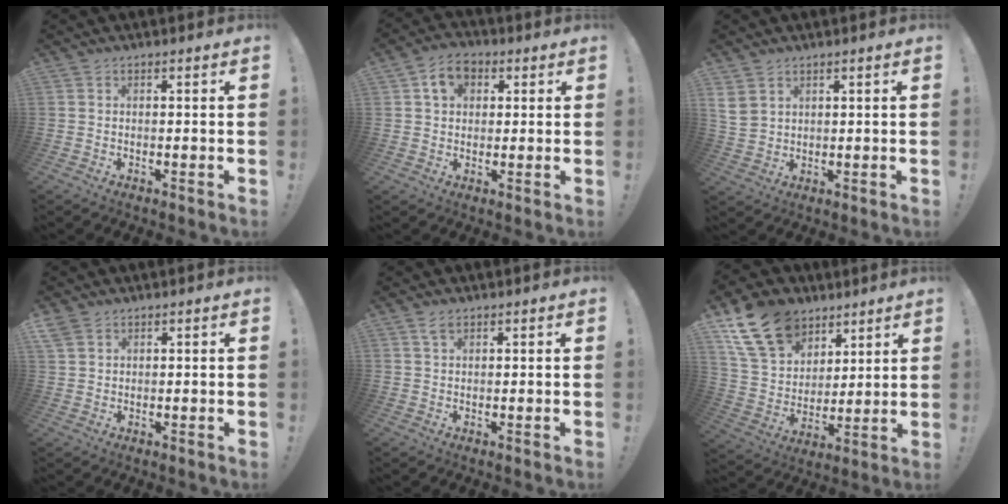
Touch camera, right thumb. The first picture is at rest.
{"total": 7.2, "force": [2.4, 5.6, 3.9], "torque": [-0.062, 0.007, 0.046]}
{"total": 5.0, "force": [2.7, 3.4, 2.4], "torque": [-0.057, -0.007, 0.056]}
{"total": 3.3, "force": [2.3, 1.9, 1.3], "torque": [-0.021, -0.011, 0.045]}
{"total": 2.4, "force": [1.6, 1.1, 1.5], "torque": [-0.029, -0.001, 0.029]}
{"total": 18.3, "force": [10.4, 12.8, 7.9], "torque": [-0.138, -0.051, 0.209]}